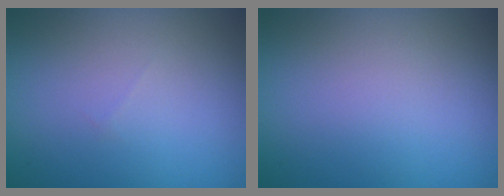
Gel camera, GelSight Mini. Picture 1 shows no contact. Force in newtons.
{"total": 0.0}